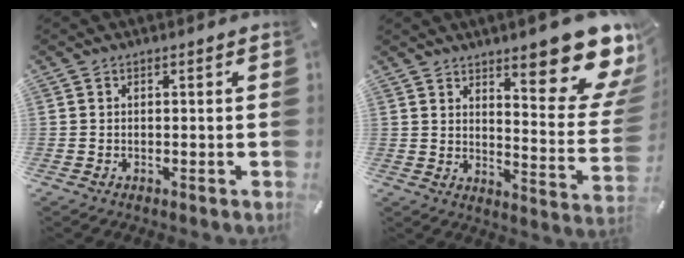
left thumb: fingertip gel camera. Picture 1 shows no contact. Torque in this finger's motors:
{"motor_torque": [2.59, 2.42, 1.38, -1.39, 0.21]}